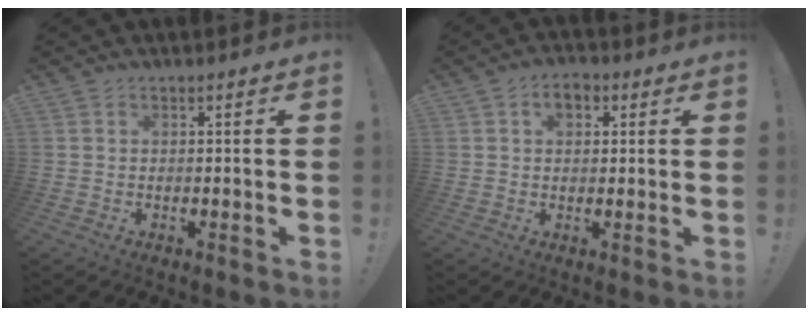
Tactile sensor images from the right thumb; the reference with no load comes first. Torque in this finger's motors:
{"motor_torque": [-0.29, 0.29, 0.05, 0.06, 0.00]}